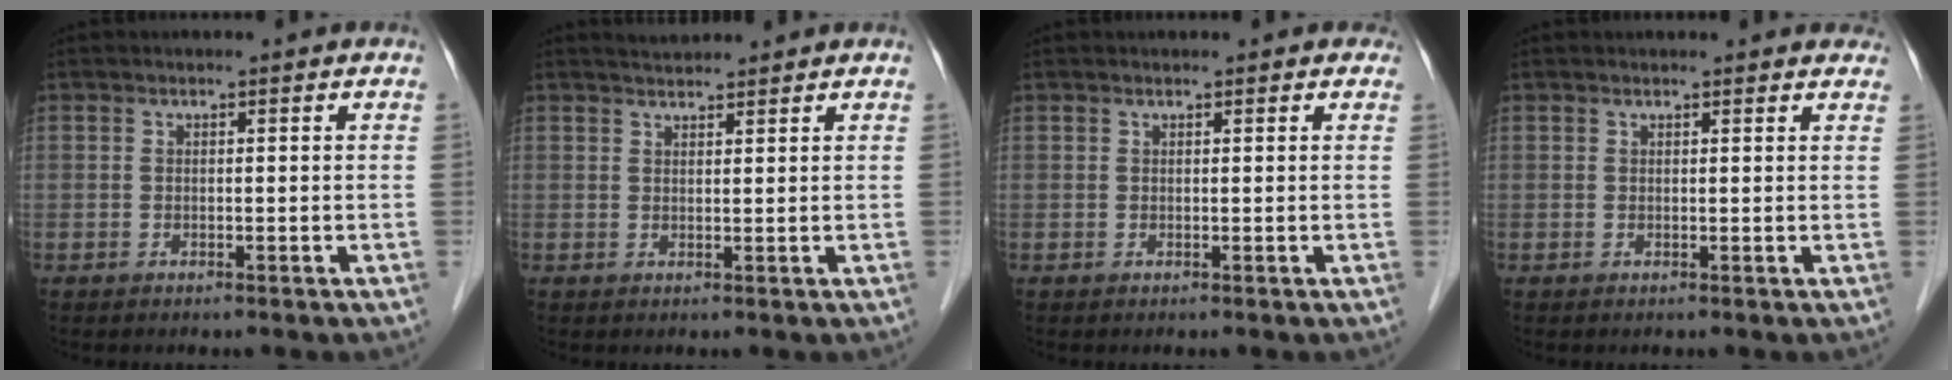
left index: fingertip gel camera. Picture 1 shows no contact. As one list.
[{"total": 2.5, "force": [2.4, 0.3, 0.5], "torque": [-0.011, 0.018, 0.043]}, {"total": 1.0, "force": [0.9, 0.5, 0.2], "torque": [-0.003, 0.008, 0.009]}, {"total": 4.0, "force": [3.7, 1.1, 0.7], "torque": [-0.001, 0.013, 0.030]}]